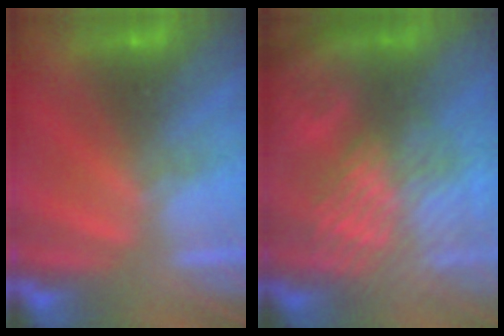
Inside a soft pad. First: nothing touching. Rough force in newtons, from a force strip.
{"total": 8.4}